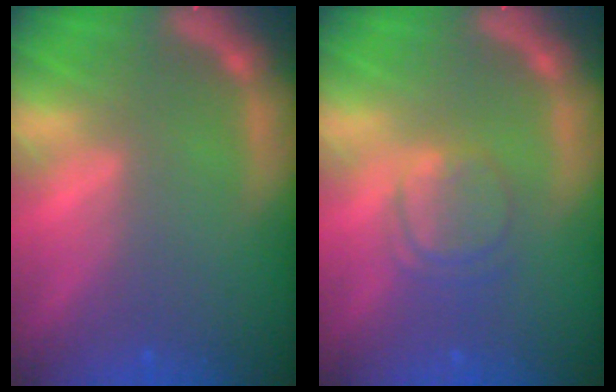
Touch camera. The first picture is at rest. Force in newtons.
{"total": 3.5}